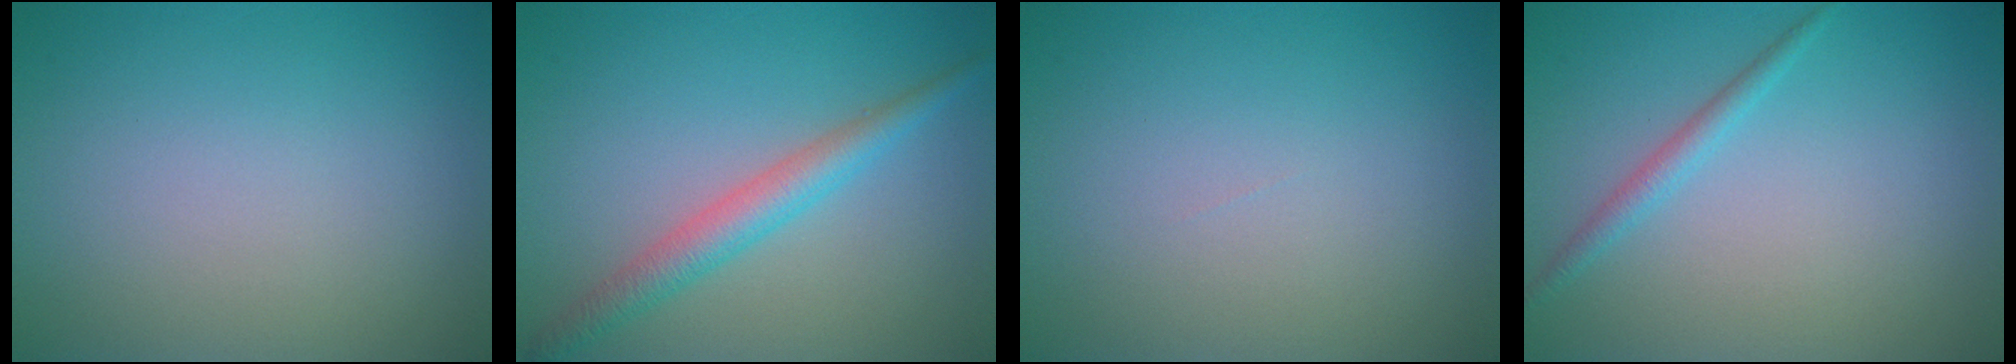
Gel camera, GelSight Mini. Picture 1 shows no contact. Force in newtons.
{"total": 3.2, "press": 3.2, "slide": 0.0}
{"total": 0.0}
{"total": 1.4, "press": 1.4, "slide": 0.0}